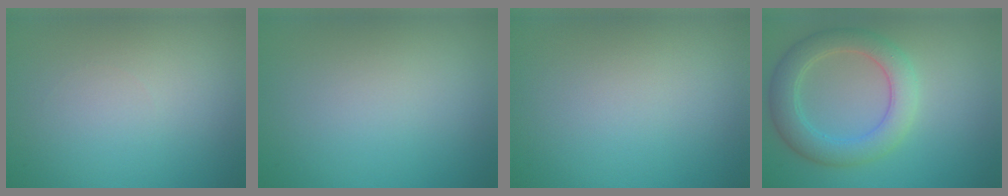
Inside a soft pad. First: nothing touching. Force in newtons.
{"total": 0.0}
{"total": 0.0}
{"total": 4.6, "press": 4.6, "slide": 0.1}